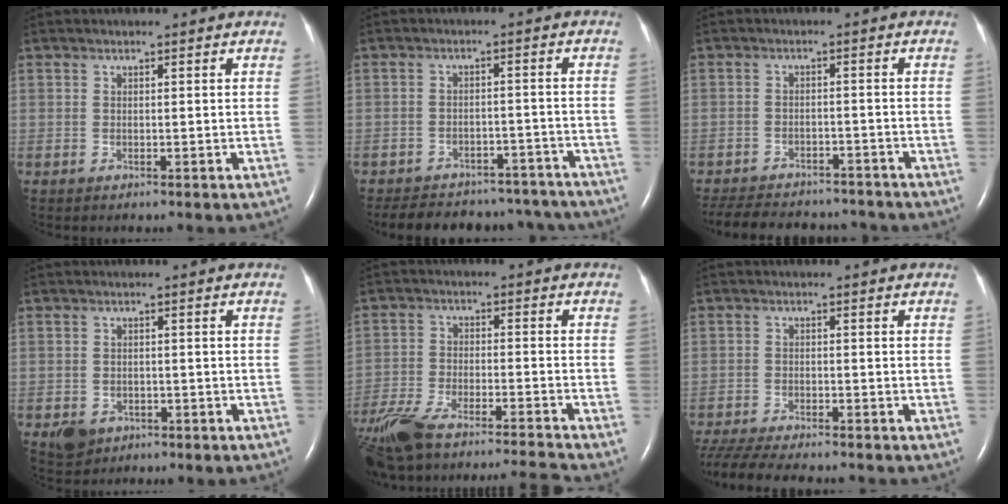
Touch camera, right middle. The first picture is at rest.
{"total": 18.5, "force": [-16.2, 6.9, 5.3], "torque": [-0.114, 0.007, -0.200]}
{"total": 15.8, "force": [-14.0, 5.2, 5.2], "torque": [-0.131, -0.007, -0.188]}
{"total": 3.5, "force": [-2.0, 2.7, 1.0], "torque": [-0.019, 0.005, -0.021]}
{"total": 18.3, "force": [-16.2, 0.3, 8.5], "torque": [-0.189, -0.017, -0.271]}
{"total": 12.8, "force": [-11.3, 1.9, 5.7], "torque": [-0.106, -0.022, -0.173]}